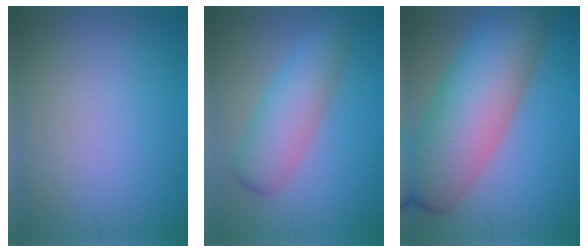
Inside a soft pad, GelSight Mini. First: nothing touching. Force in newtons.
{"total": 5.0, "press": 5.0, "slide": 0.2}
{"total": 11.7, "press": 11.7, "slide": 0.4}